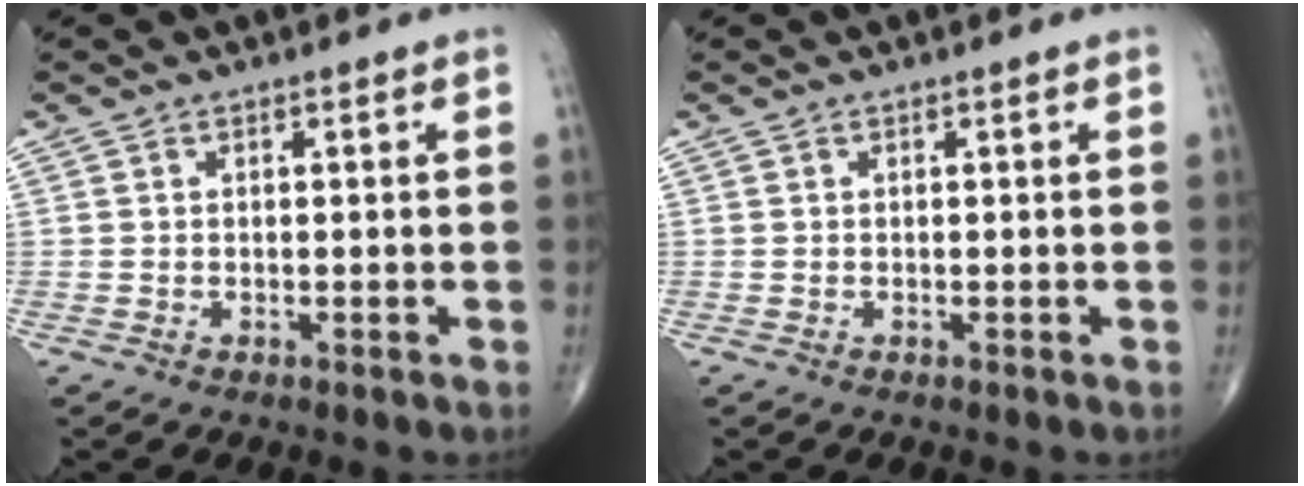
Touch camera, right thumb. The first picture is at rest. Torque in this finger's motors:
{"motor_torque": [0.00, 0.00, 0.03, -0.03, 0.00]}